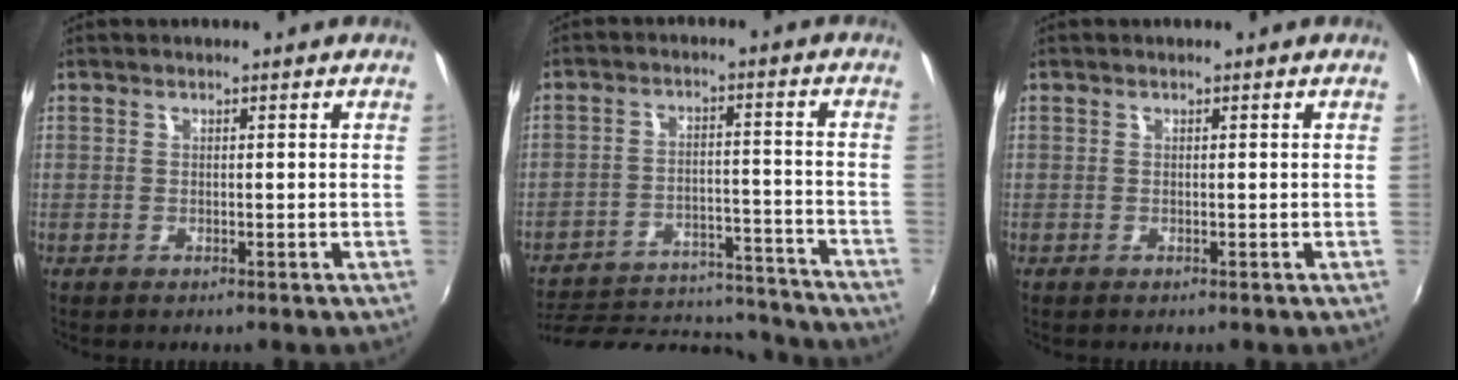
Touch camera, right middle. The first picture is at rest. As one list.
[{"total": 21.7, "force": [-19.5, 6.6, 6.6], "torque": [-0.128, 0.016, -0.251]}, {"total": 0.0}]